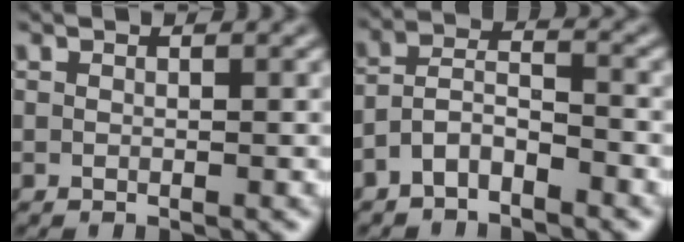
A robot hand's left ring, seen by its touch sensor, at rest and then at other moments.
{"total": 3.6, "force": [-2.4, 1.5, 2.2], "torque": [-0.041, 0.012, -0.052]}